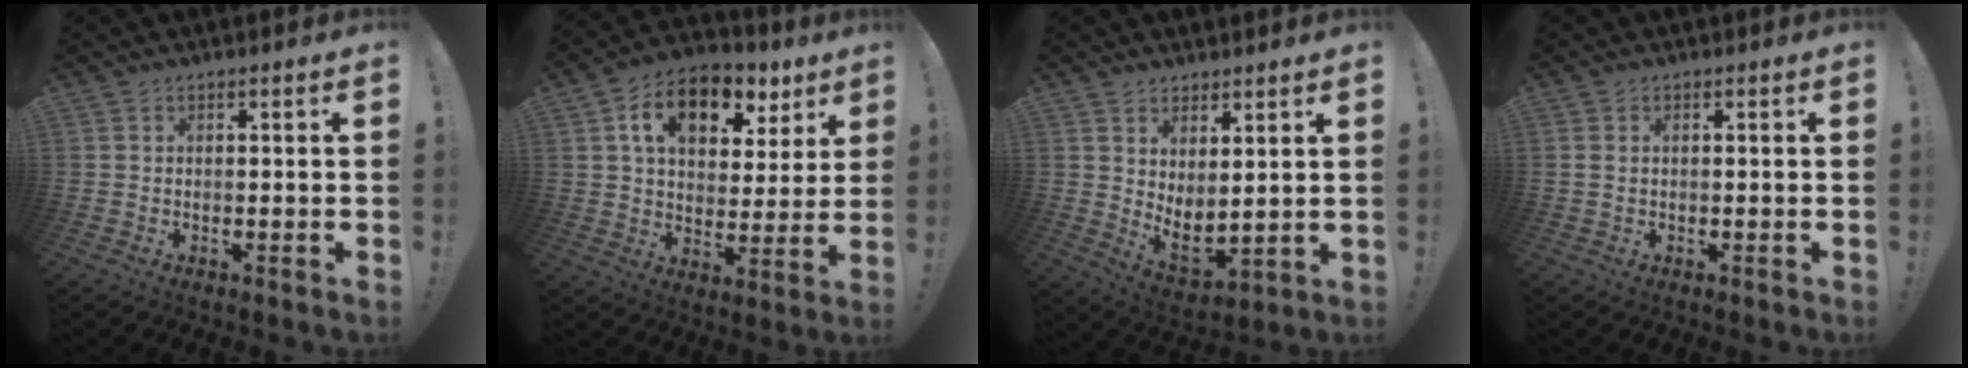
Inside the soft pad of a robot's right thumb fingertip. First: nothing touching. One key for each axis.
{"total": 14.6, "fx": 7.4, "fy": 9.0, "fz": 8.8, "tx": -0.140, "ty": -0.031, "tz": 0.131}
{"total": 5.6, "fx": 3.9, "fy": 2.0, "fz": 3.5, "tx": -0.051, "ty": -0.050, "tz": 0.077}
{"total": 0.9, "fx": 0.4, "fy": 0.4, "fz": 0.7, "tx": -0.024, "ty": 0.005, "tz": 0.010}